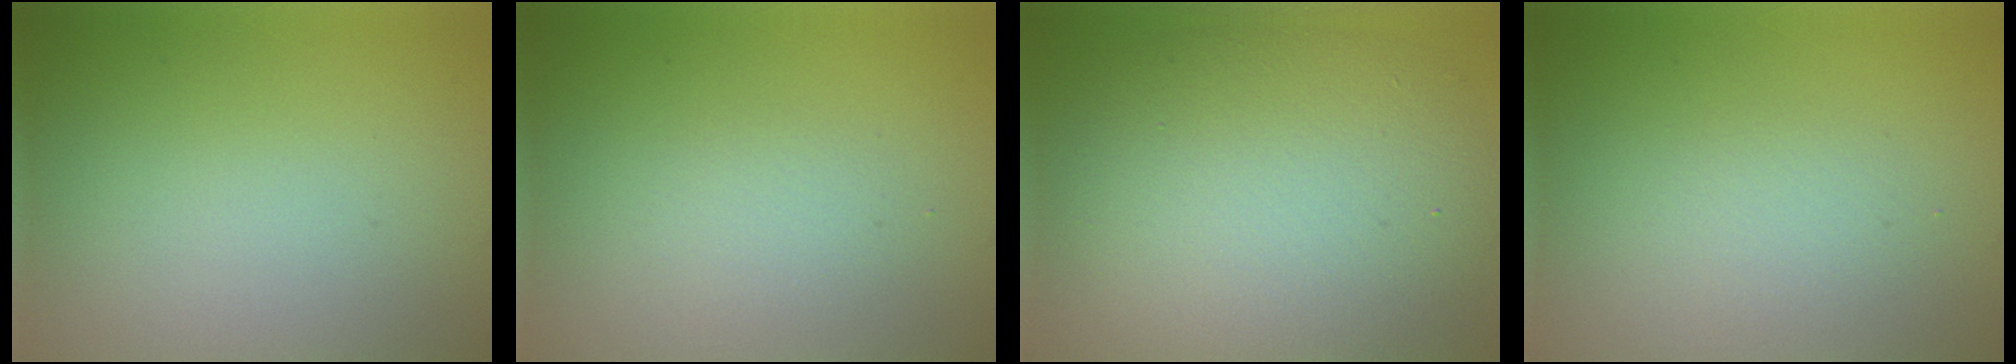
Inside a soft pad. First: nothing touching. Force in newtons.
{"total": 1.5, "press": 1.4, "slide": 0.1}
{"total": 12.1, "press": 12.1, "slide": 0.4}
{"total": 1.5, "press": 1.5, "slide": 0.1}